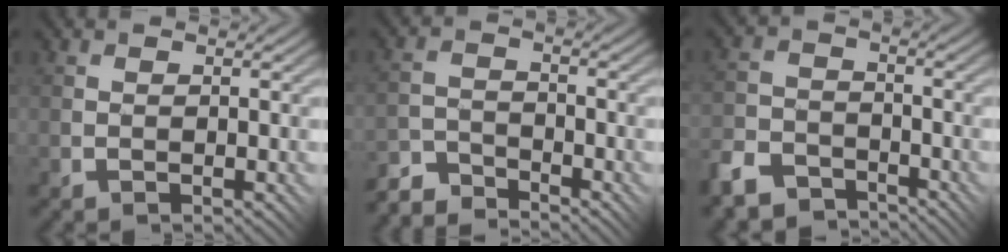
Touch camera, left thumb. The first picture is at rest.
{"total": 4.9, "force": [-4.7, 1.0, 0.7], "torque": [-0.014, 0.005, -0.102]}
{"total": 6.9, "force": [-5.7, 3.3, 2.1], "torque": [-0.048, -0.006, -0.121]}